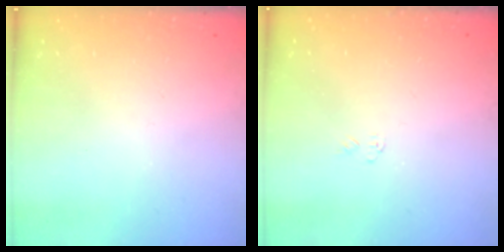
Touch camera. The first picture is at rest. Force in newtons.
{"total": 3.6, "press": 3.6, "slide": 0.1}